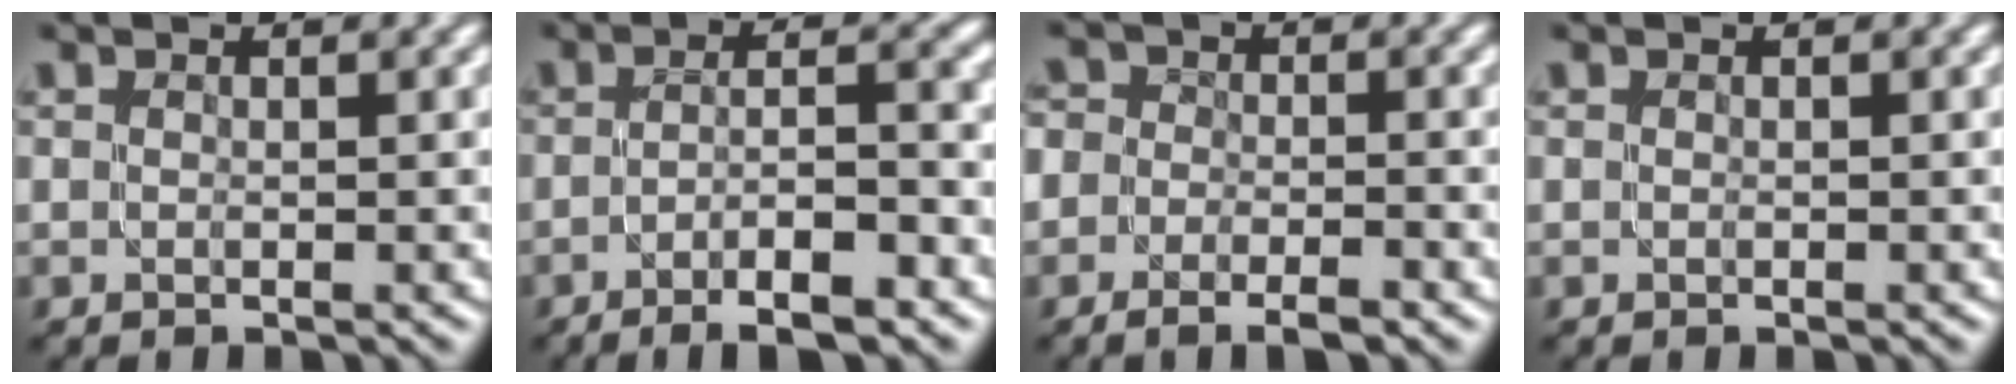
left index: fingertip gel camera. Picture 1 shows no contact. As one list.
[{"total": 6.9, "force": [-3.3, 1.5, 5.9], "torque": [-0.086, 0.007, -0.051]}, {"total": 5.1, "force": [-2.6, 3.3, 3.0], "torque": [-0.007, 0.011, -0.055]}, {"total": 0.0}]